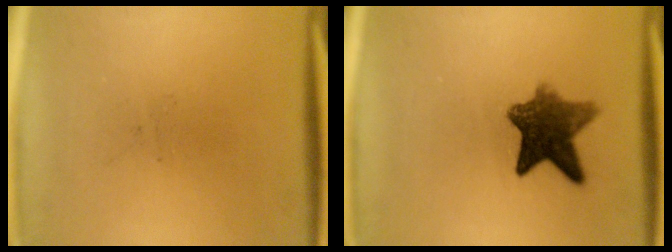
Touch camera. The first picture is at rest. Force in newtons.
{"total": 8.2}